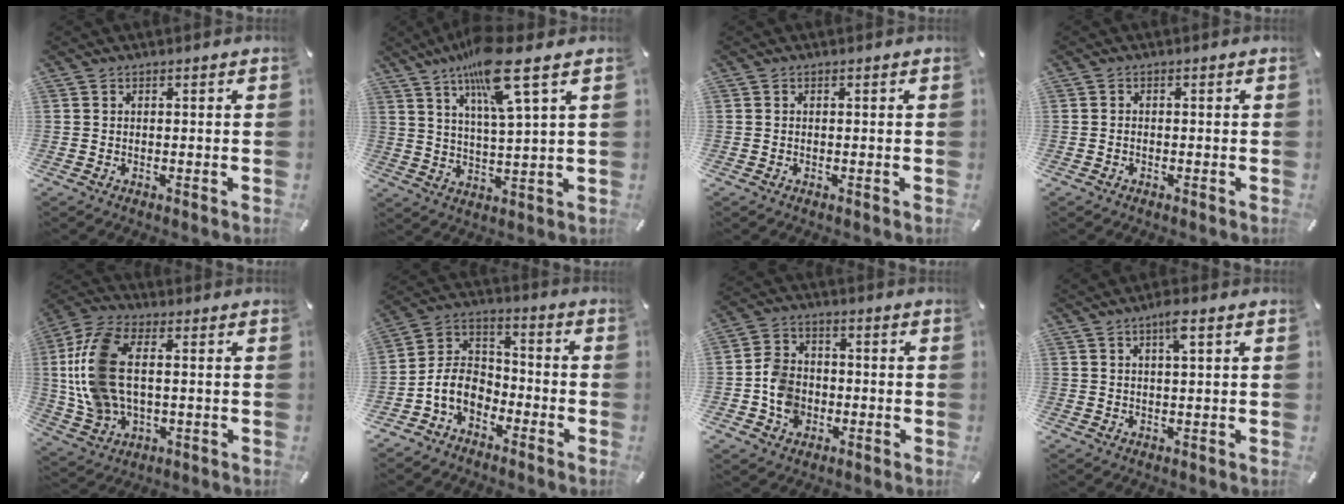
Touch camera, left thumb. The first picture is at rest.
{"total": 13.4, "force": [8.4, 1.4, 10.3], "torque": [-0.195, -0.029, 0.137]}
{"total": 0.0}
{"total": 0.7, "force": [-0.5, 0.4, 0.2], "torque": [-0.005, 0.001, -0.011]}
{"total": 13.9, "force": [0.6, 8.8, 10.7], "torque": [-0.262, -0.002, 0.010]}
{"total": 9.0, "force": [-5.2, 6.4, 3.7], "torque": [-0.089, 0.026, -0.101]}
{"total": 8.5, "force": [-2.2, 7.4, 3.5], "torque": [-0.083, 0.017, -0.037]}
{"total": 3.9, "force": [1.8, 0.6, 3.4], "torque": [-0.062, 0.001, 0.028]}